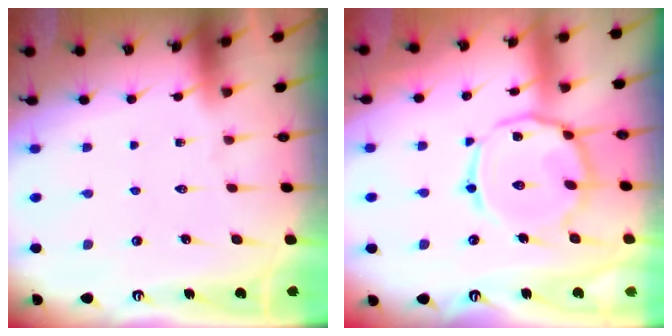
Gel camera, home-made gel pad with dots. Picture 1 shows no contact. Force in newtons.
{"total": 13.2, "press": 13.1, "slide": 1.0}